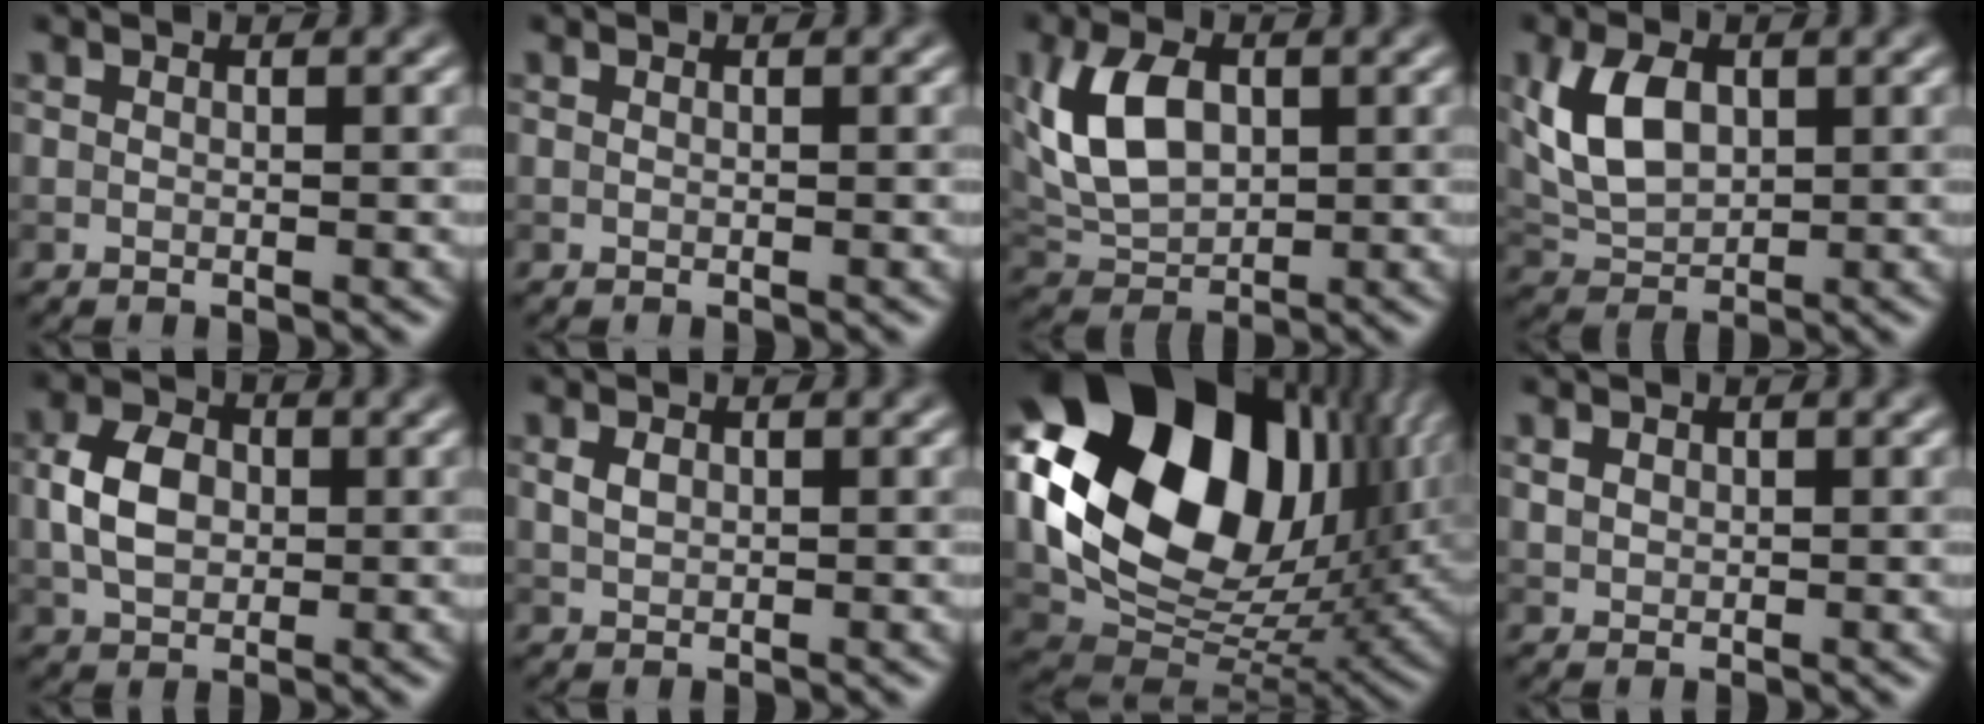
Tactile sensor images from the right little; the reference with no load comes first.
{"total": 0.0}
{"total": 6.4, "force": [1.1, 4.1, 4.8], "torque": [-0.101, 0.008, 0.021]}
{"total": 5.3, "force": [1.2, 3.4, 3.9], "torque": [-0.084, 0.005, 0.024]}
{"total": 4.6, "force": [0.1, 3.3, 3.2], "torque": [-0.067, 0.006, -0.003]}
{"total": 1.2, "force": [0.3, 0.9, 0.8], "torque": [-0.019, 0.003, 0.008]}
{"total": 19.2, "force": [5.9, 12.6, 13.2], "torque": [-0.263, 0.017, 0.108]}
{"total": 1.0, "force": [0.4, 0.8, 0.4], "torque": [-0.008, 0.001, 0.010]}